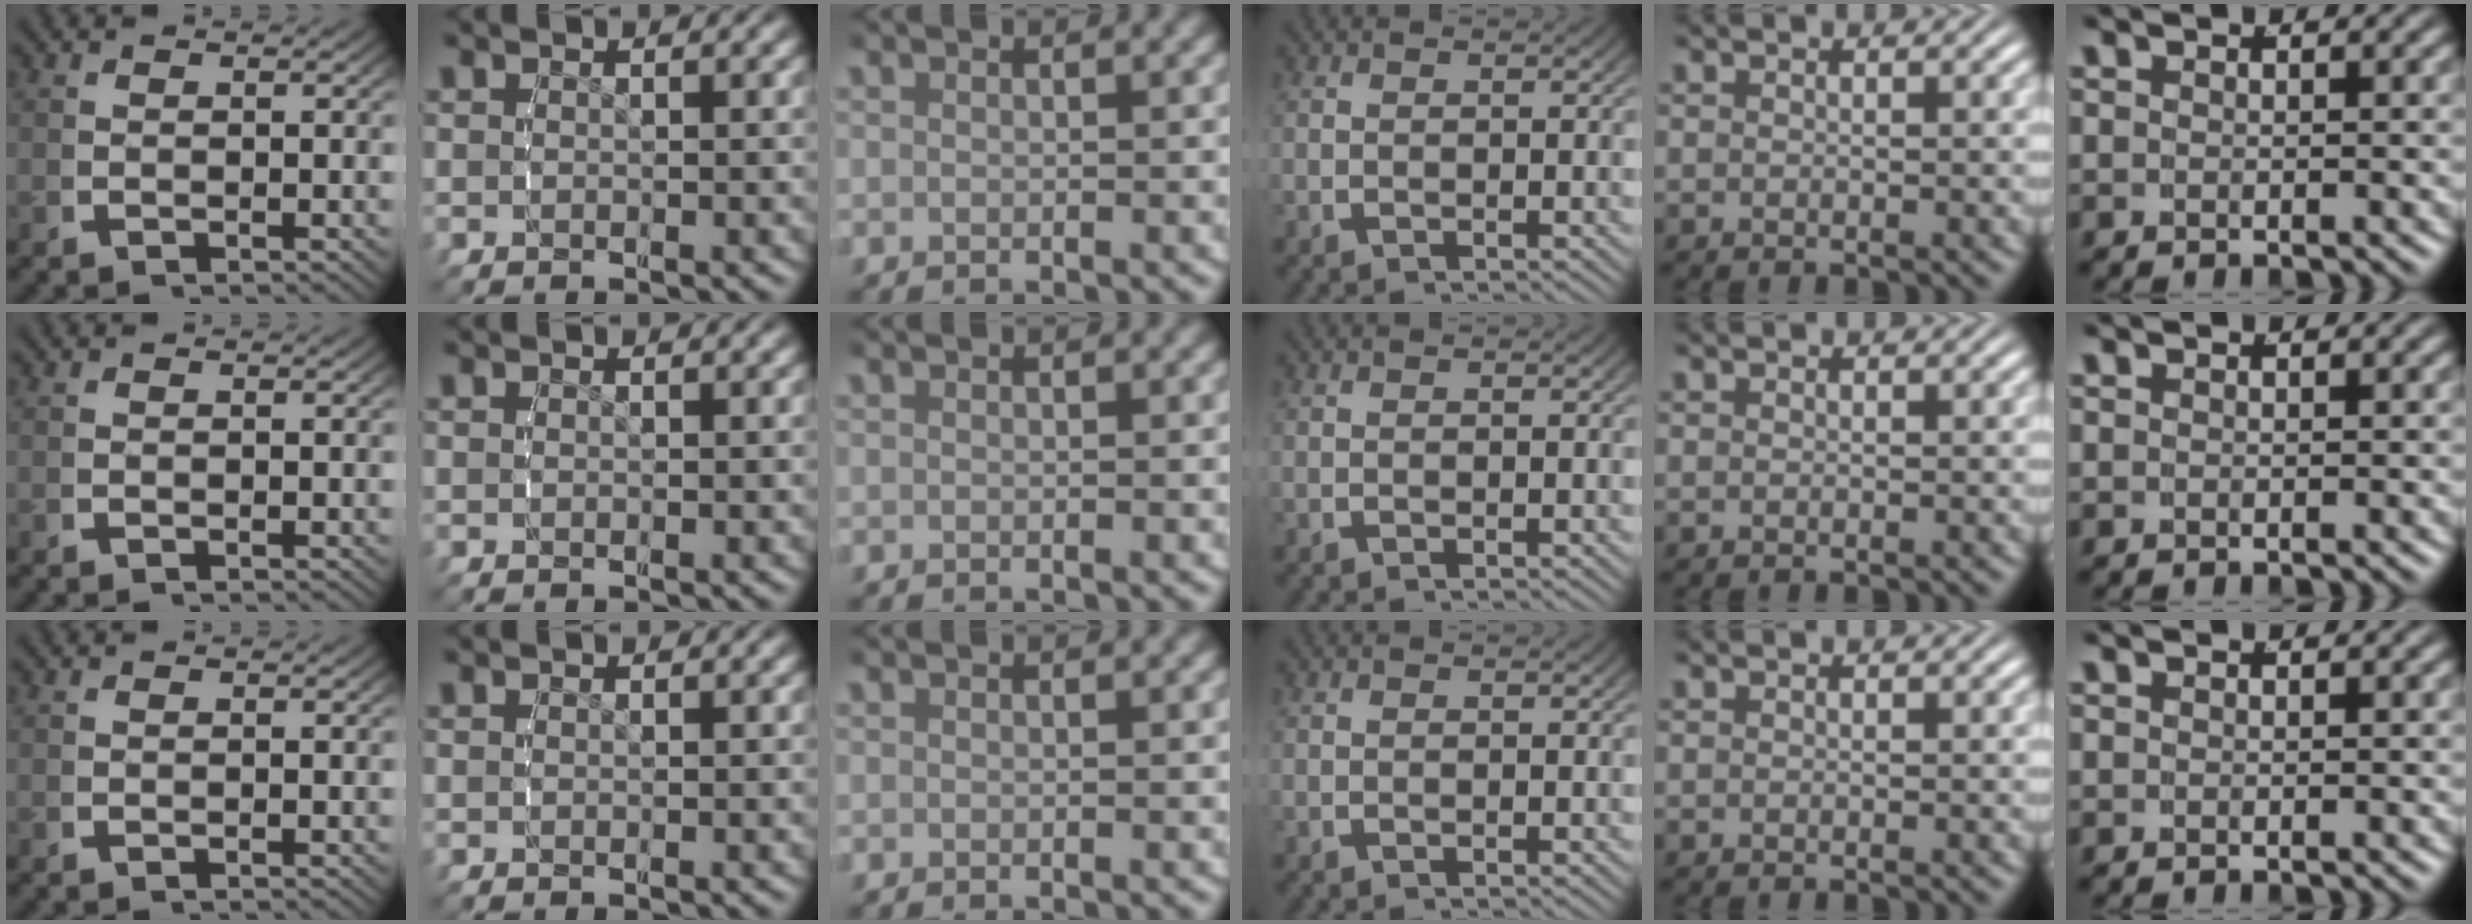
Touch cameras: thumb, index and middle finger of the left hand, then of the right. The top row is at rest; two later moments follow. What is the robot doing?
{"motion": "reach", "object": "router"}